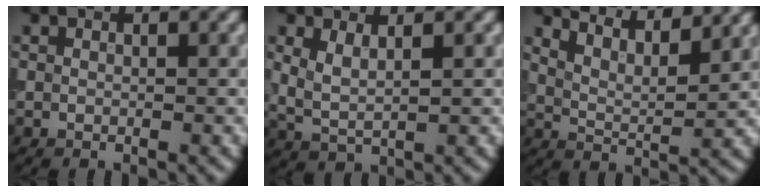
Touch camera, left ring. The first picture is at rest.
{"total": 2.4, "force": [1.1, 0.9, 2.0], "torque": [-0.047, -0.005, 0.025]}
{"total": 8.3, "force": [7.1, 2.1, 3.9], "torque": [-0.058, 0.017, 0.080]}